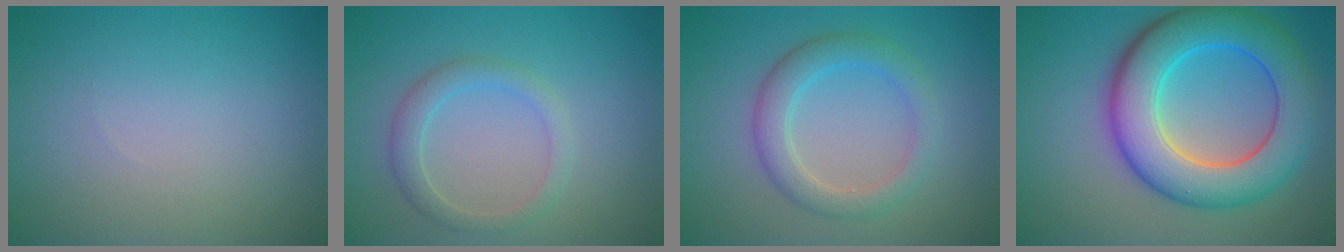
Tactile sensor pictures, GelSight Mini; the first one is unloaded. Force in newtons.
{"total": 2.3, "press": 2.3, "slide": 0.1}
{"total": 3.4, "press": 3.4, "slide": 0.2}
{"total": 10.0, "press": 10.0, "slide": 0.4}